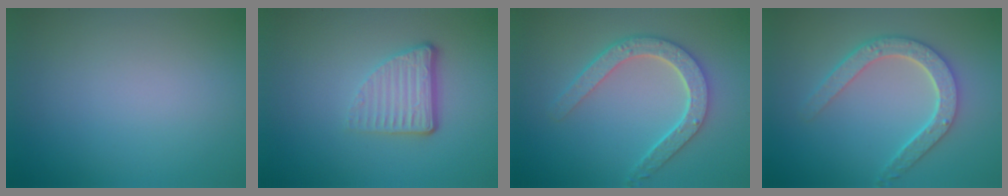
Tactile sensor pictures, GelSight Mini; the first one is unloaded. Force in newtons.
{"total": 4.0, "press": 2.7, "slide": 2.9}
{"total": 4.6, "press": 3.7, "slide": 2.7}
{"total": 4.7, "press": 3.7, "slide": 2.8}